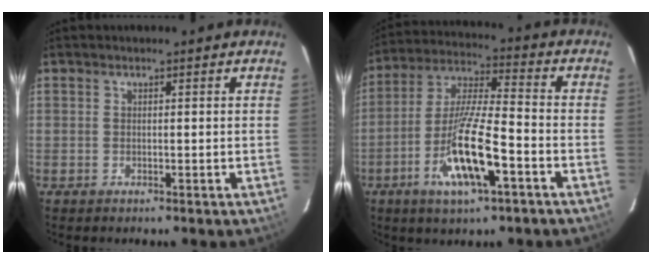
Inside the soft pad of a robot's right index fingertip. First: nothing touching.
{"total": 14.6, "force": [-6.3, 2.9, 12.9], "torque": [-0.264, -0.011, -0.119]}